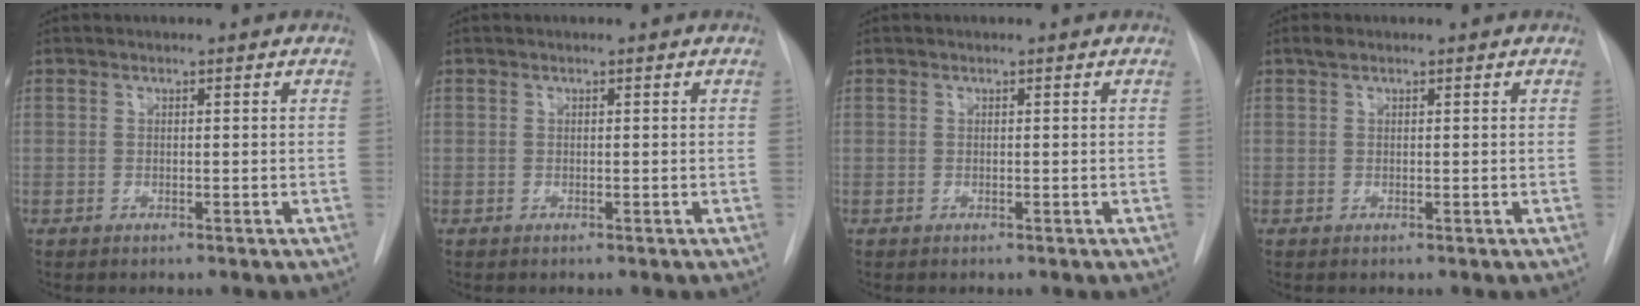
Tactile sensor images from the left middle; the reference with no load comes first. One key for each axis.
{"total": 0.0}
{"total": 0.0}
{"total": 0.9, "fx": 0.7, "fy": 0.4, "fz": 0.5, "tx": -0.011, "ty": 0.010, "tz": 0.012}